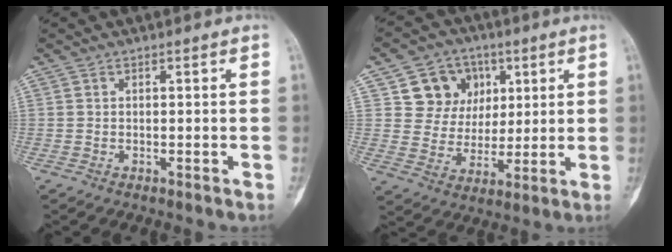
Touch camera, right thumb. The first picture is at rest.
{"total": 11.4, "force": [4.4, 10.0, 3.5], "torque": [-0.012, -0.008, 0.075]}